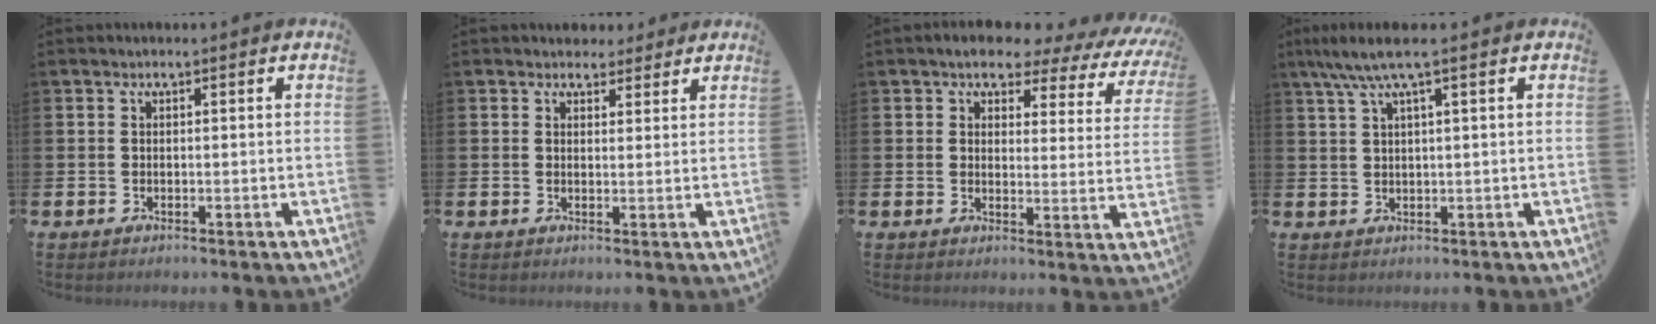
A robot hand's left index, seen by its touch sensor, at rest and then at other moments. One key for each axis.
{"total": 2.9, "fx": 2.5, "fy": 1.3, "fz": -0.1, "tx": 0.009, "ty": -0.009, "tz": 0.044}
{"total": 4.7, "fx": 3.9, "fy": 2.0, "fz": 1.7, "tx": -0.042, "ty": -0.033, "tz": 0.058}
{"total": 4.3, "fx": 2.3, "fy": 0.5, "fz": 3.6, "tx": -0.077, "ty": 0.002, "tz": 0.042}